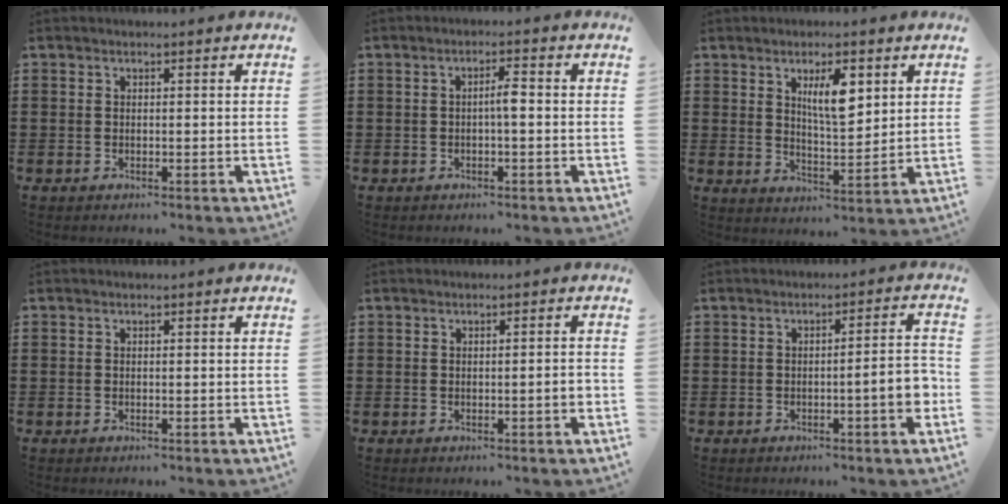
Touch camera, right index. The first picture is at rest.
{"total": 2.6, "force": [-0.3, 0.4, 2.6], "torque": [-0.047, 0.004, -0.008]}
{"total": 6.7, "force": [2.8, 2.3, 5.6], "torque": [-0.102, 0.000, 0.044]}
{"total": 0.0}
{"total": 2.0, "force": [-0.5, 0.1, 1.9], "torque": [-0.030, -0.001, -0.010]}
{"total": 5.5, "force": [-1.5, 0.4, 5.2], "torque": [-0.079, -0.006, -0.026]}